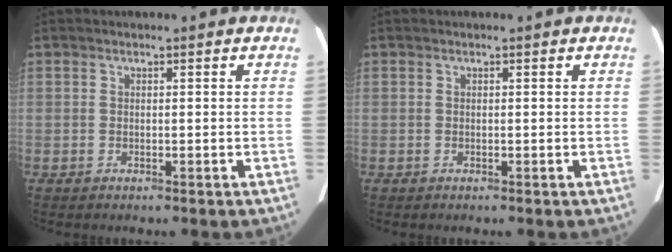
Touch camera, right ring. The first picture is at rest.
{"total": 0.0}